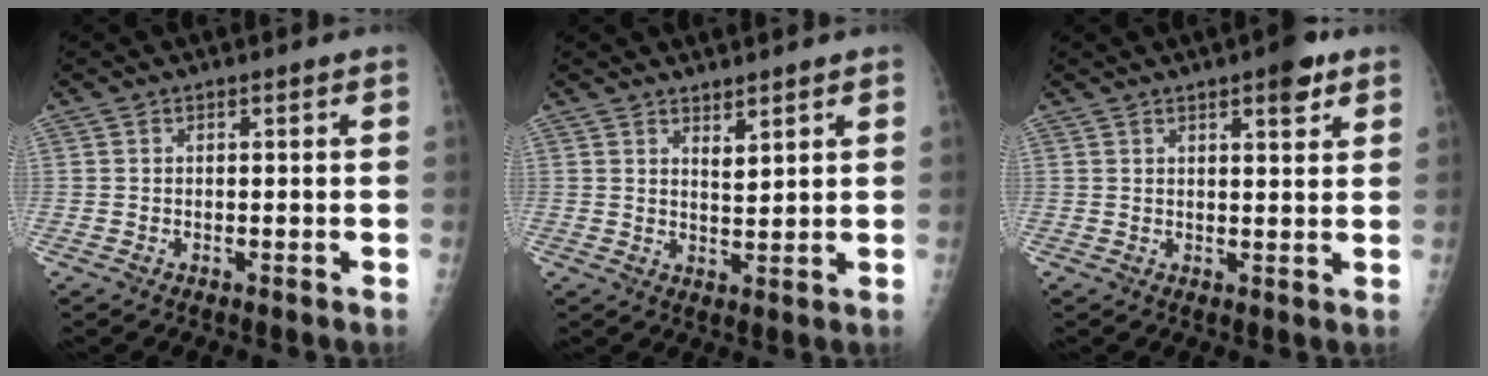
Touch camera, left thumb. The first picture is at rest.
{"total": 2.8, "force": [2.2, 0.6, 1.6], "torque": [-0.026, -0.025, 0.043]}
{"total": 4.9, "force": [3.0, 1.4, 3.6], "torque": [-0.041, -0.014, 0.037]}